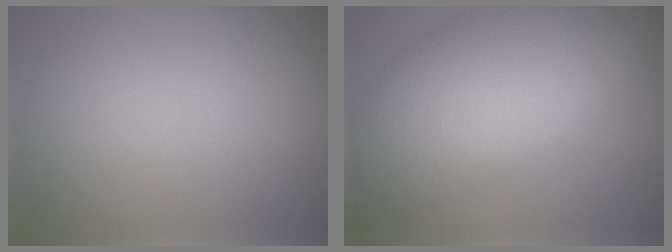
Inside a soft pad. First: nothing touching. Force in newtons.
{"total": 13.2, "press": 13.2, "slide": 0.8}